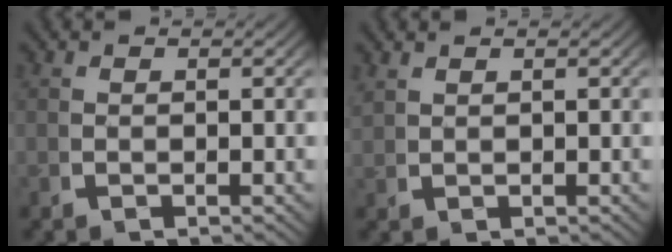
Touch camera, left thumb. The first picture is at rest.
{"total": 1.0, "force": [1.0, 0.1, 0.1], "torque": [-0.002, 0.001, 0.026]}